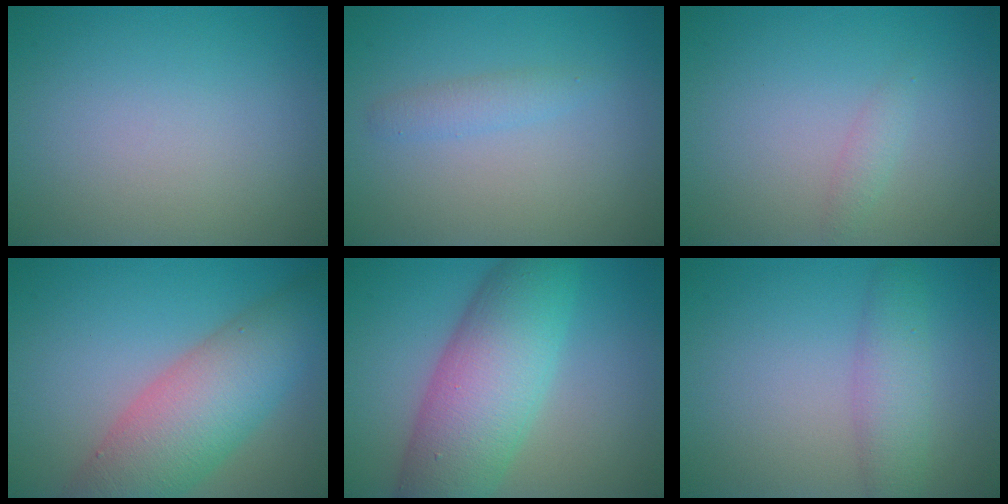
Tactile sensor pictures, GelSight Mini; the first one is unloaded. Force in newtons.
{"total": 1.4, "press": 1.4, "slide": 0.0}
{"total": 1.0, "press": 1.0, "slide": 0.0}
{"total": 8.6, "press": 8.6, "slide": 0.3}
{"total": 9.5, "press": 9.5, "slide": 0.1}
{"total": 3.1, "press": 3.1, "slide": 0.0}